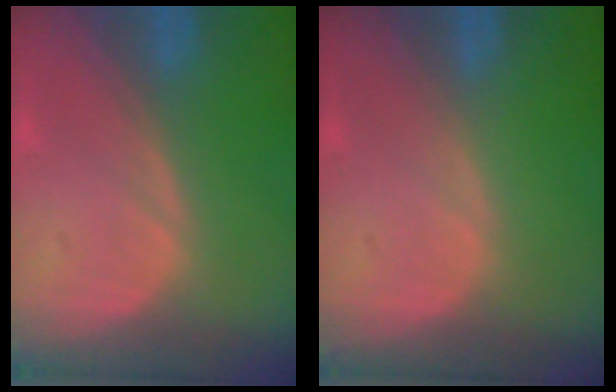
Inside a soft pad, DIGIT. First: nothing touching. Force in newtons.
{"total": 0.0}